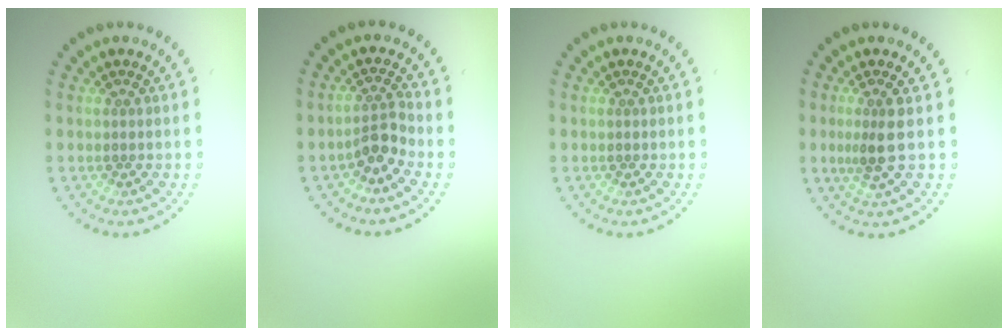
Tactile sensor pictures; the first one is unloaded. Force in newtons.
{"total": 2.4, "press": 1.8, "slide": 1.6}
{"total": 0.0}
{"total": 2.5, "press": 1.8, "slide": 1.6}